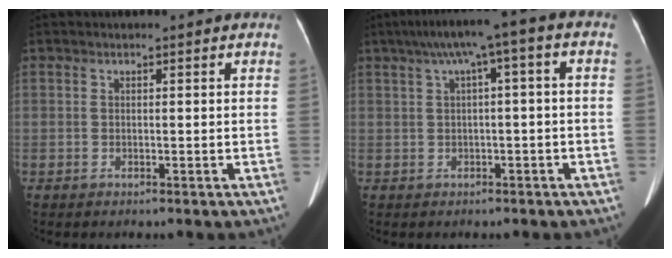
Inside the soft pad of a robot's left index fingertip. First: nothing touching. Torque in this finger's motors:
{"motor_torque": [0.80, -0.71, 0.10, 0.12]}